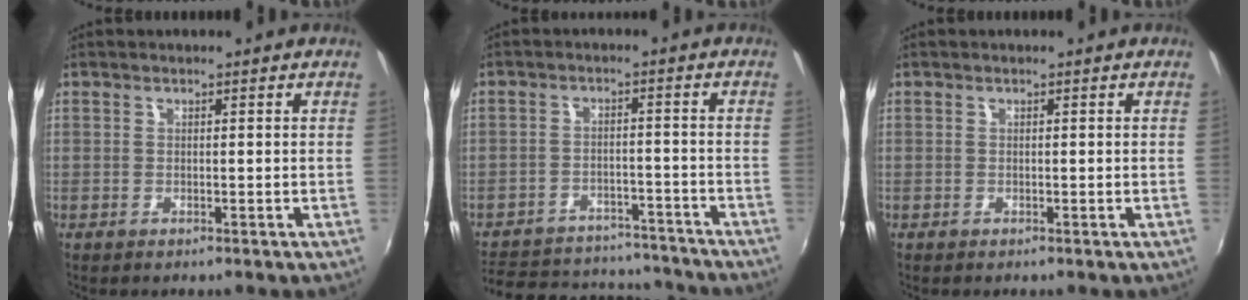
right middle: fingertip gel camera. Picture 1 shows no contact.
{"total": 19.6, "force": [-16.3, 8.3, 6.9], "torque": [-0.160, 0.028, -0.204]}
{"total": 0.0}